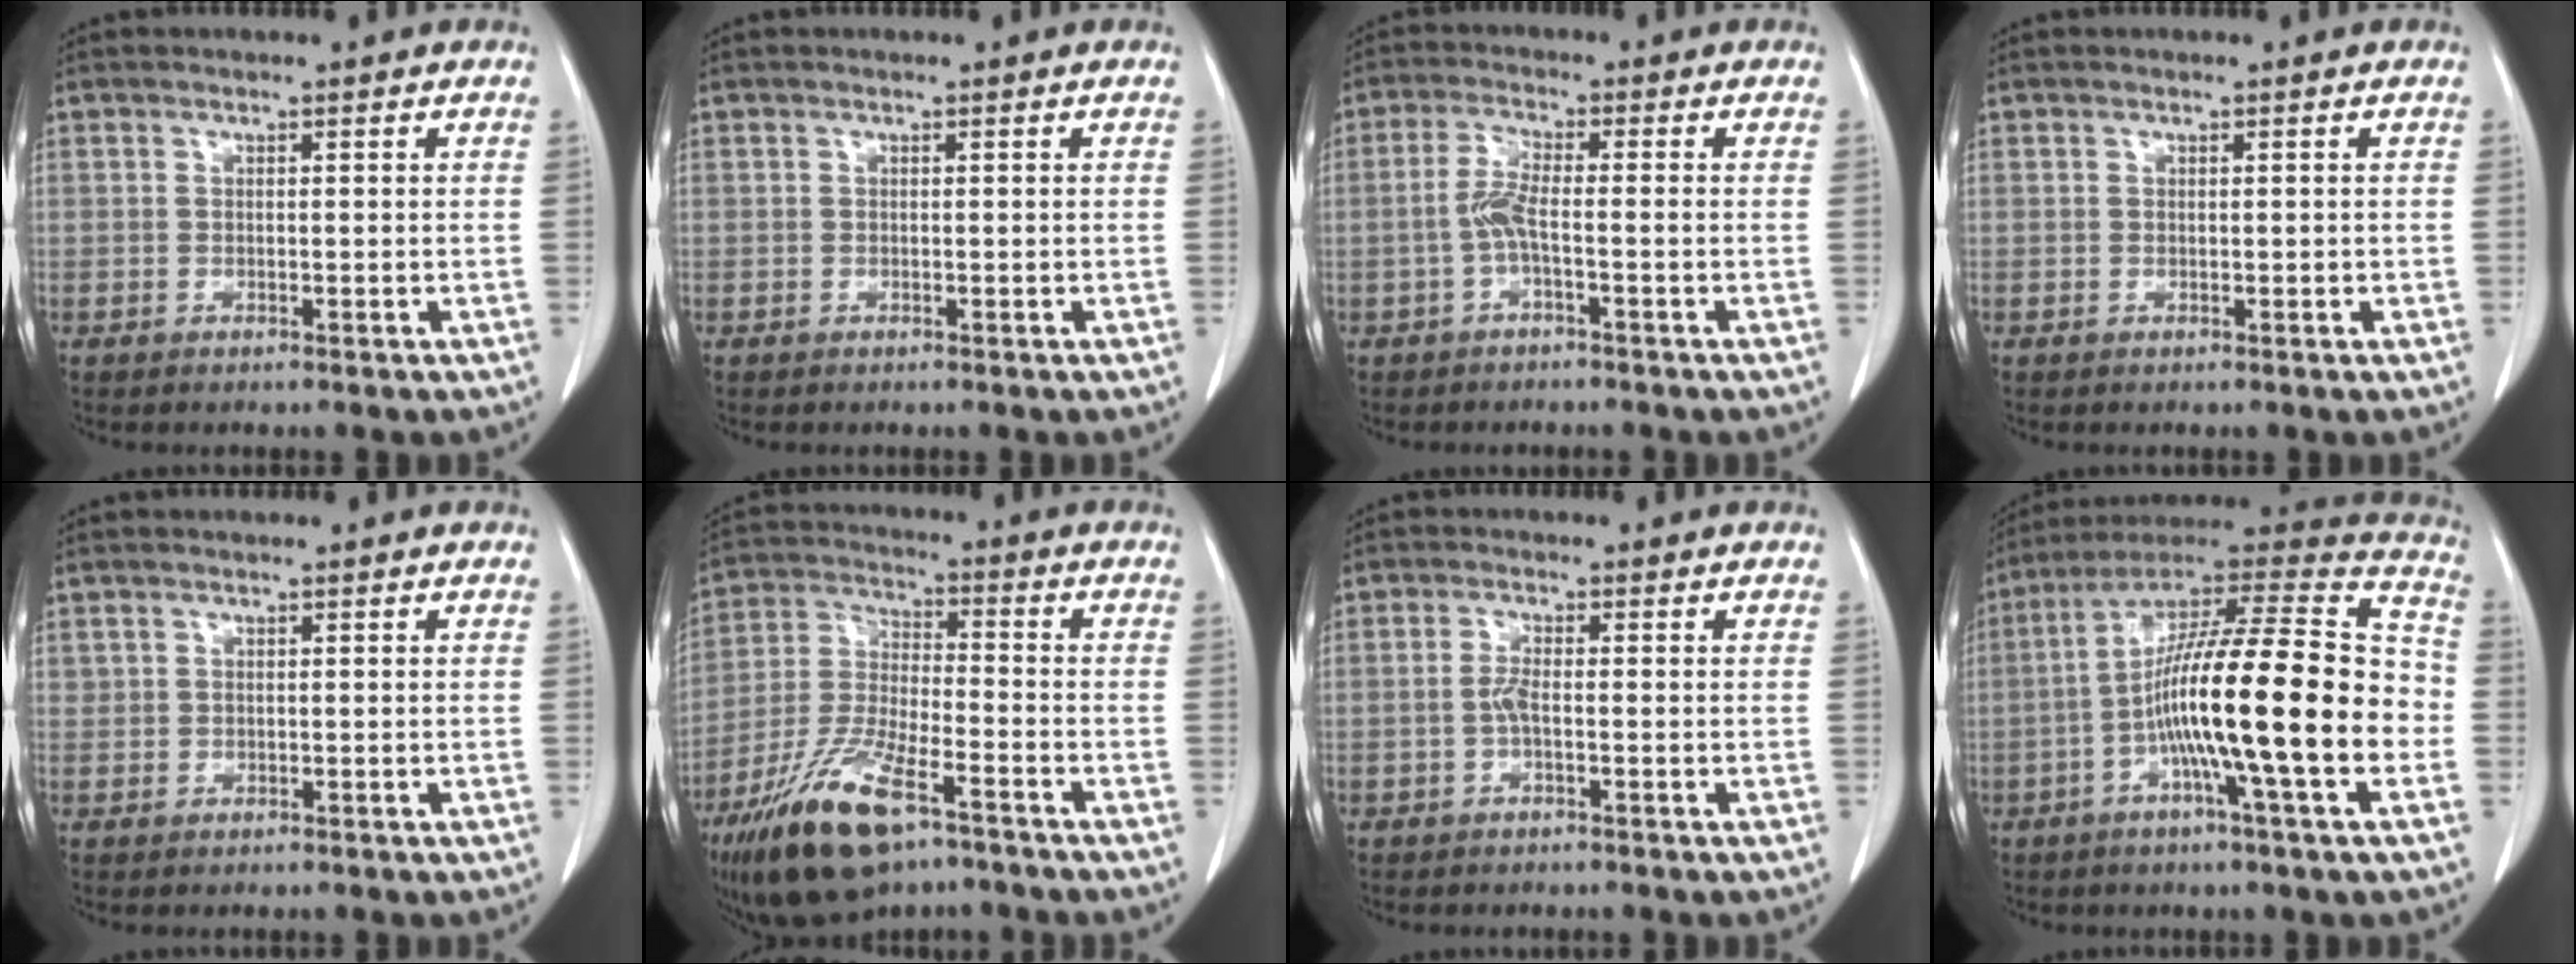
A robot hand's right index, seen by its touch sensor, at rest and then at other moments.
{"total": 0.0}
{"total": 3.7, "force": [-1.0, 0.4, 3.5], "torque": [-0.075, 0.006, -0.021]}
{"total": 0.0}
{"total": 0.6, "force": [0.3, 0.5, 0.0], "torque": [0.009, 0.007, 0.006]}
{"total": 15.7, "force": [-9.7, 4.5, 11.5], "torque": [-0.239, -0.025, -0.177]}
{"total": 1.9, "force": [-0.4, 0.3, 1.8], "torque": [-0.036, 0.004, -0.009]}
{"total": 23.3, "force": [-4.5, 1.6, 22.8], "torque": [-0.350, 0.009, -0.078]}